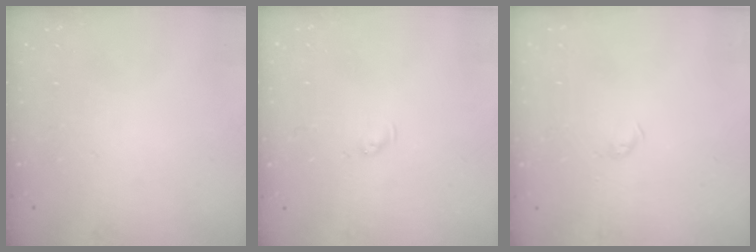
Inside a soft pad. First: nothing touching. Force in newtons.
{"total": 3.3, "press": 3.3, "slide": 0.5}
{"total": 2.6, "press": 2.5, "slide": 0.4}